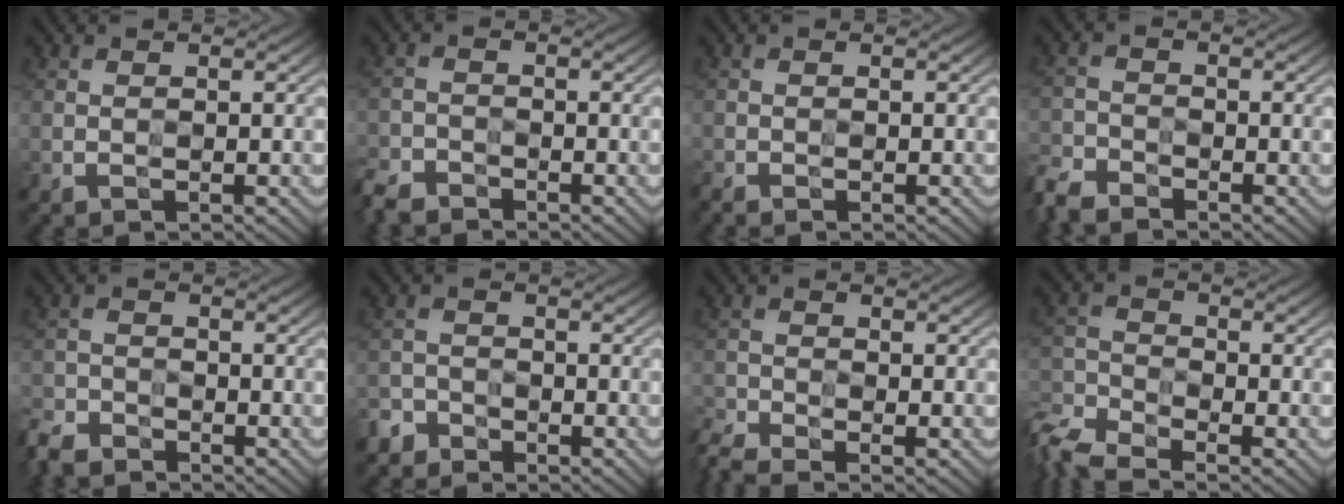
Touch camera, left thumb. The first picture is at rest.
{"total": 3.6, "force": [-3.4, 1.2, 0.6], "torque": [-0.011, -0.008, -0.077]}
{"total": 1.2, "force": [-1.1, 0.0, 0.2], "torque": [-0.008, -0.004, -0.025]}
{"total": 4.2, "force": [-4.0, 1.2, 1.0], "torque": [-0.025, -0.011, -0.093]}
{"total": 4.0, "force": [-3.6, 1.3, 0.8], "torque": [-0.017, -0.009, -0.085]}
{"total": 2.3, "force": [-1.9, 1.2, -0.2], "torque": [0.008, 0.001, -0.047]}
{"total": 4.3, "force": [-3.9, 0.5, 1.7], "torque": [-0.047, -0.014, -0.084]}
{"total": 7.1, "force": [-6.1, 2.1, 2.9], "torque": [-0.073, -0.021, -0.129]}